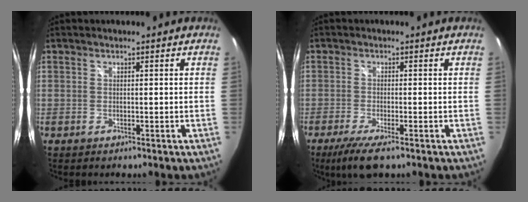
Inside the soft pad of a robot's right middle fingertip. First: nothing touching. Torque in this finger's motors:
{"motor_torque": [0.62, -0.60, 0.19, 0.08]}